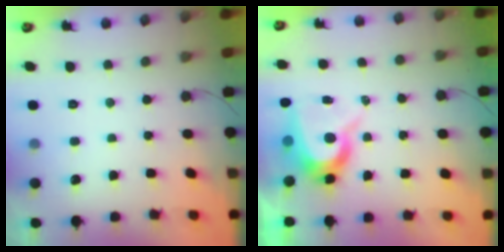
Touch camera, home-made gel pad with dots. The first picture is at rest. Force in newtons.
{"total": 9.2, "press": 9.2, "slide": 0.7}